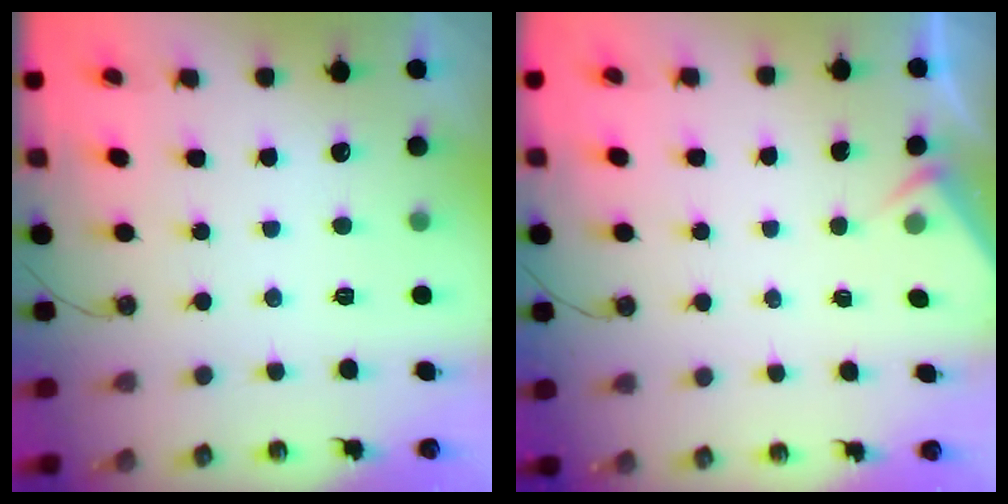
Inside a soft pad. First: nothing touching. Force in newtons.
{"total": 3.0, "press": 3.0, "slide": 0.5}